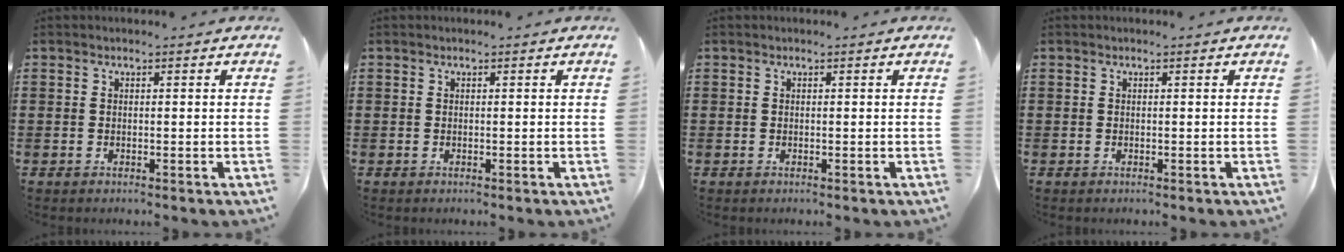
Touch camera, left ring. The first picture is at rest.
{"total": 0.0}
{"total": 0.0}
{"total": 0.0}